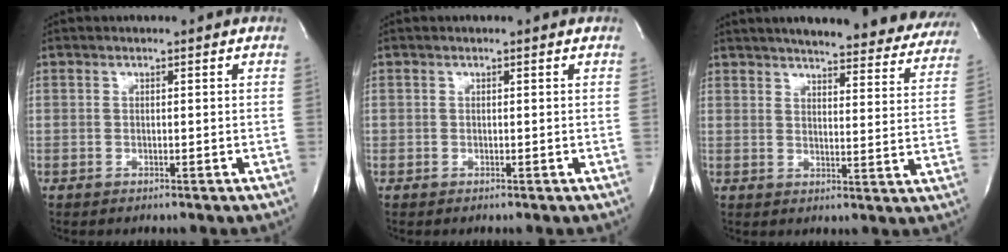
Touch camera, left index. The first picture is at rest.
{"total": 0.6, "force": [-0.6, 0.2, -0.1], "torque": [0.007, -0.003, -0.011]}
{"total": 26.4, "force": [23.5, 5.5, 10.9], "torque": [-0.155, -0.048, 0.265]}